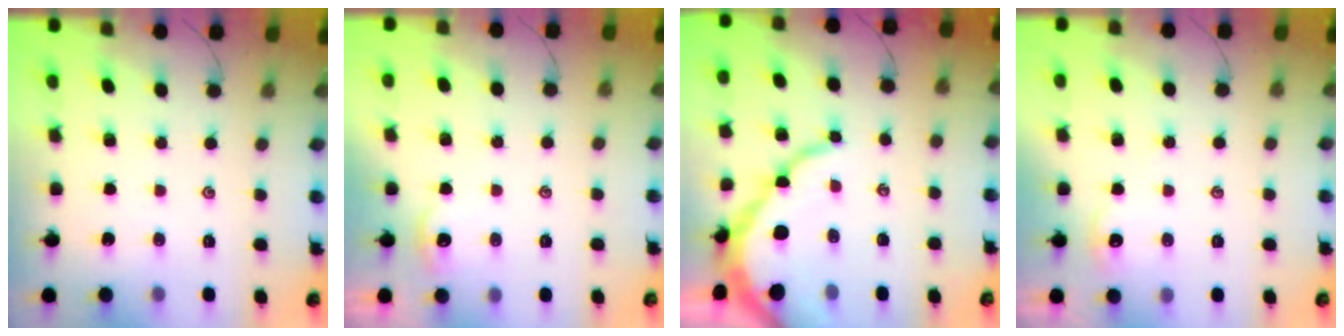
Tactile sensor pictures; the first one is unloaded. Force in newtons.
{"total": 2.4, "press": 2.3, "slide": 0.4}
{"total": 9.2, "press": 9.1, "slide": 1.0}
{"total": 2.5, "press": 2.5, "slide": 0.3}